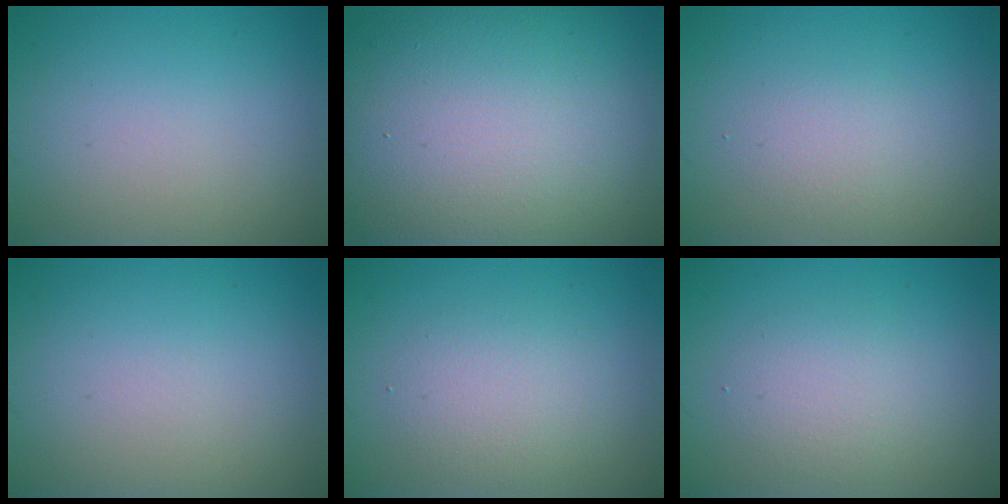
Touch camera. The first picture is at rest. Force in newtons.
{"total": 18.6, "press": 18.6, "slide": 0.9}
{"total": 1.6, "press": 1.6, "slide": 0.2}
{"total": 0.0}
{"total": 3.0, "press": 3.0, "slide": 0.2}
{"total": 2.4, "press": 2.4, "slide": 0.2}